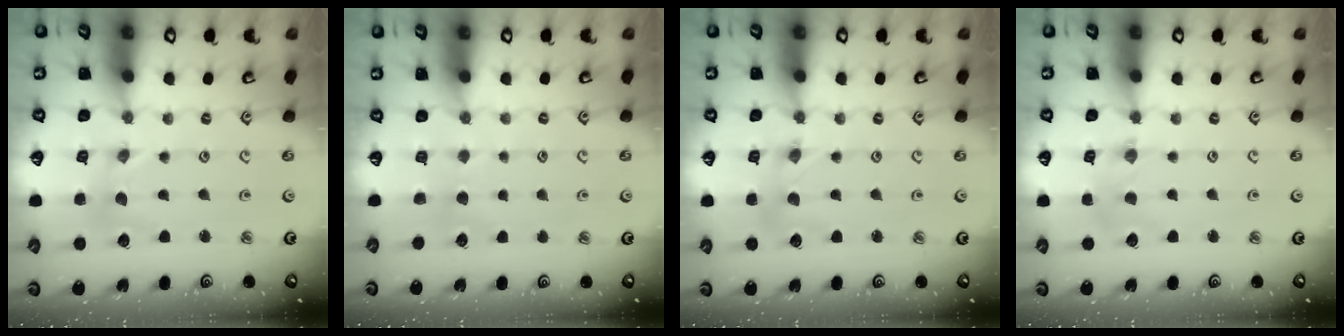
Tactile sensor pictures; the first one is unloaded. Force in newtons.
{"total": 2.3, "press": 2.2, "slide": 0.4}
{"total": 1.6, "press": 1.6, "slide": 0.2}
{"total": 2.1, "press": 2.1, "slide": 0.4}